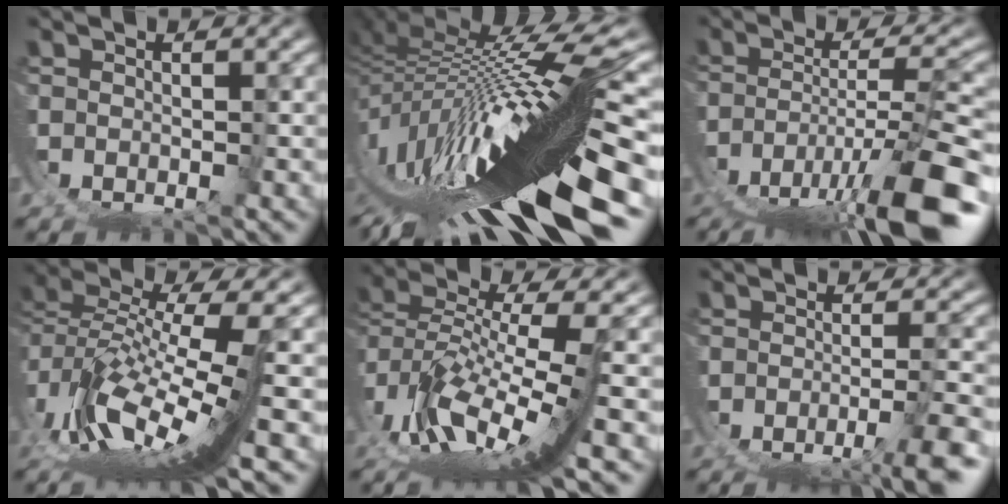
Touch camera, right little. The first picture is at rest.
{"total": 17.9, "force": [-2.4, 5.7, 16.8], "torque": [-0.268, 0.015, -0.023]}
{"total": 7.5, "force": [-3.1, 1.7, 6.6], "torque": [-0.116, -0.023, -0.022]}
{"total": 6.6, "force": [-0.6, 1.3, 6.4], "torque": [-0.120, -0.007, -0.003]}
{"total": 6.1, "force": [-0.2, 1.3, 6.0], "torque": [-0.114, -0.003, 0.003]}
{"total": 5.8, "force": [-3.4, 1.3, 4.5], "torque": [-0.062, -0.014, -0.035]}